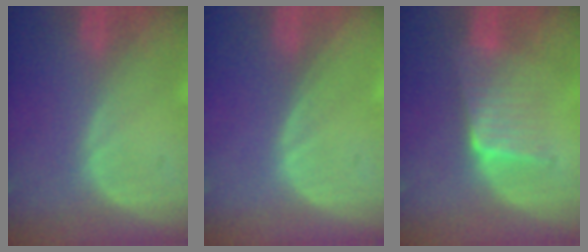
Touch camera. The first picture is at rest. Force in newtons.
{"total": 0.0}
{"total": 6.7, "press": 5.8, "slide": 3.4}